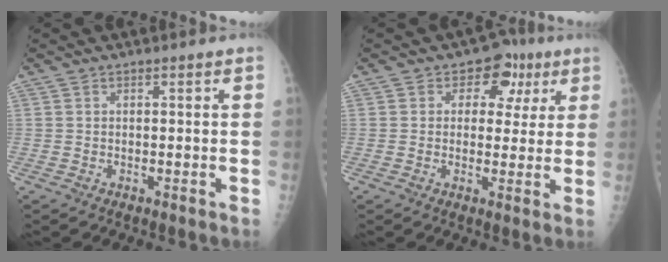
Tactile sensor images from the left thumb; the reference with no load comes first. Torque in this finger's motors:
{"motor_torque": [-0.04, 0.14, -0.05, -0.06, 0.04]}